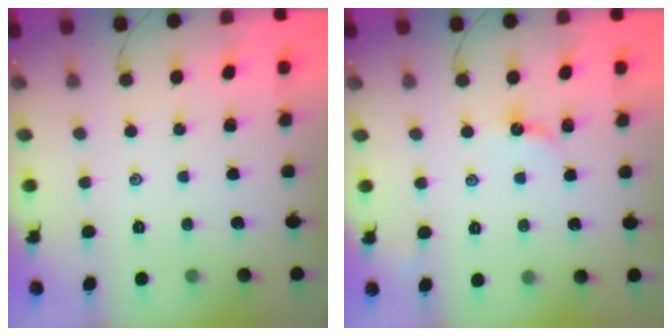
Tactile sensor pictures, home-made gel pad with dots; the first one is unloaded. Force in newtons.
{"total": 5.0, "press": 4.9, "slide": 0.6}